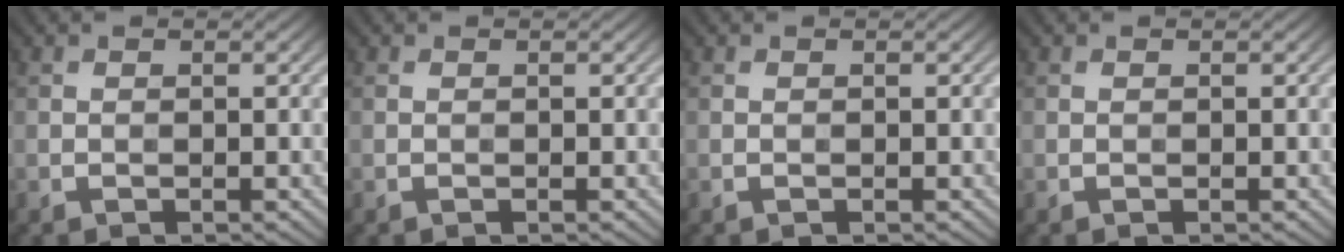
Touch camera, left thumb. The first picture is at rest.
{"total": 0.0}
{"total": 0.0}
{"total": 0.0}